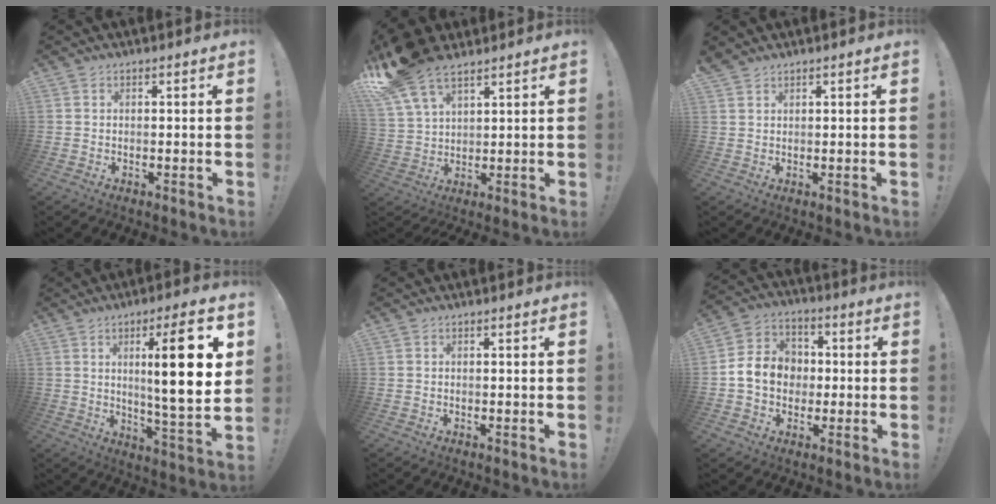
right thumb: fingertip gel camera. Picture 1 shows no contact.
{"total": 13.2, "force": [8.3, 6.8, 7.7], "torque": [-0.158, -0.037, 0.159]}
{"total": 1.6, "force": [1.5, 0.4, 0.5], "torque": [-0.002, -0.010, 0.027]}
{"total": 18.5, "force": [4.7, 2.4, 17.7], "torque": [-0.265, -0.016, 0.054]}
{"total": 0.0}
{"total": 12.1, "force": [-0.7, 10.6, 5.9], "torque": [-0.091, 0.017, -0.003]}